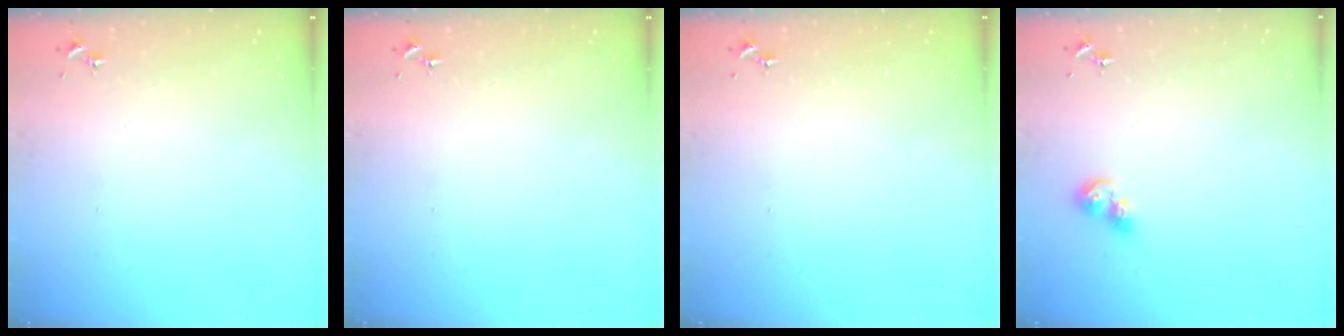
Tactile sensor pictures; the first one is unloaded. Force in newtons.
{"total": 0.0}
{"total": 0.0}
{"total": 7.4, "press": 7.4, "slide": 0.7}